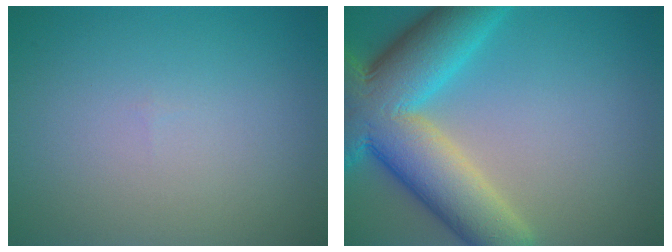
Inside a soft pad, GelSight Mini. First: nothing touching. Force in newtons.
{"total": 12.3, "press": 12.3, "slide": 0.8}